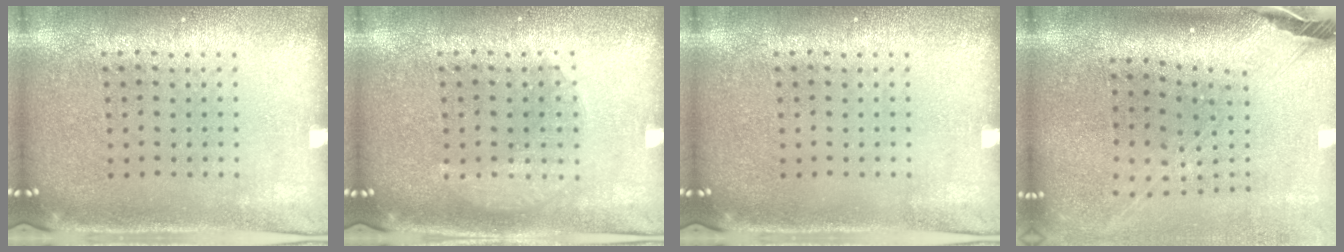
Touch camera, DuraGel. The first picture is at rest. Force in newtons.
{"total": 1.7, "press": 1.7, "slide": 0.4}
{"total": 0.0}
{"total": 2.6, "press": 1.9, "slide": 1.8}